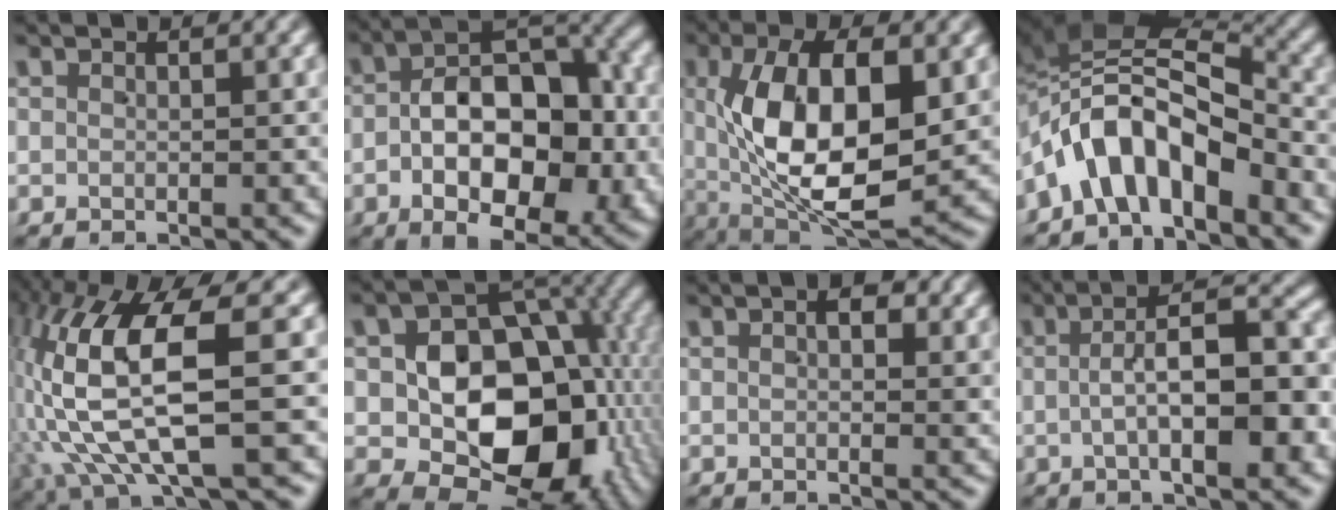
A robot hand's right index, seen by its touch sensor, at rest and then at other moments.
{"total": 10.8, "force": [-1.5, 6.6, 8.5], "torque": [-0.126, -0.007, -0.026]}
{"total": 13.3, "force": [0.1, 7.0, 11.3], "torque": [-0.209, -0.023, 0.021]}
{"total": 11.5, "force": [-1.0, 7.9, 8.3], "torque": [-0.172, 0.000, -0.029]}
{"total": 13.3, "force": [0.7, 6.9, 11.4], "torque": [-0.250, -0.015, 0.028]}
{"total": 16.9, "force": [-1.4, 11.7, 12.1], "torque": [-0.206, -0.057, -0.001]}
{"total": 2.1, "force": [1.0, 1.0, 1.6], "torque": [-0.016, 0.002, 0.011]}
{"total": 7.3, "force": [-1.7, 2.6, 6.6], "torque": [-0.091, 0.001, -0.023]}